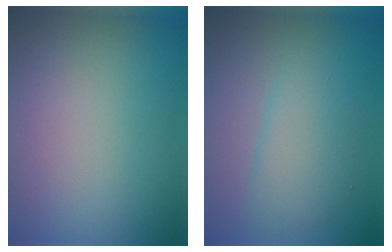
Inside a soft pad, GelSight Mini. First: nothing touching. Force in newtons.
{"total": 3.2, "press": 3.2, "slide": 0.0}